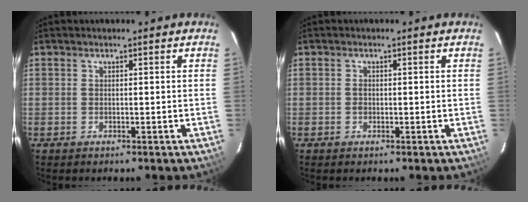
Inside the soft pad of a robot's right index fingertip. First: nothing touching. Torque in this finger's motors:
{"motor_torque": [0.10, 0.05, 0.11, 0.02]}